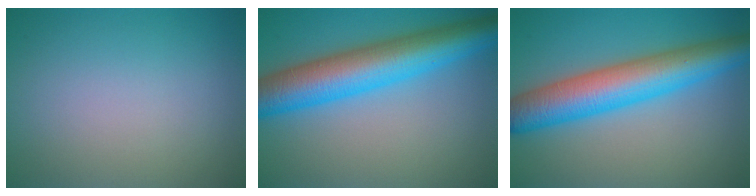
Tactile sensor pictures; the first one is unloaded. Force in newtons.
{"total": 9.4, "press": 9.4, "slide": 0.0}
{"total": 8.7, "press": 8.7, "slide": 0.1}